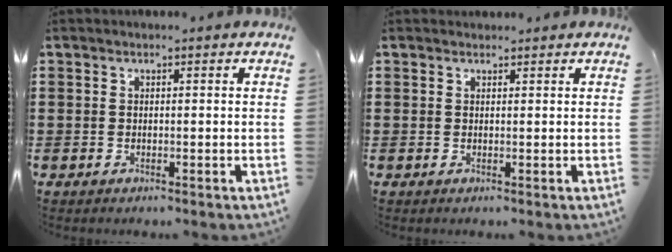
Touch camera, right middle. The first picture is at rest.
{"total": 0.9, "force": [0.8, 0.3, -0.1], "torque": [0.007, -0.003, 0.014]}